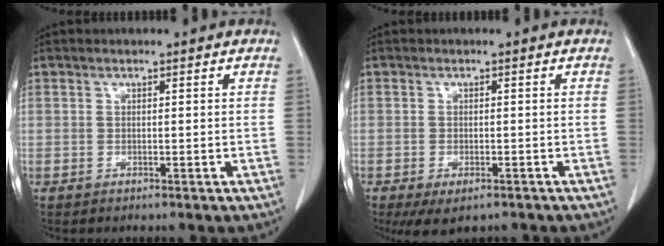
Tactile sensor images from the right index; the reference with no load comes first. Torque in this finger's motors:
{"motor_torque": [0.62, -0.58, 0.21, 0.03]}